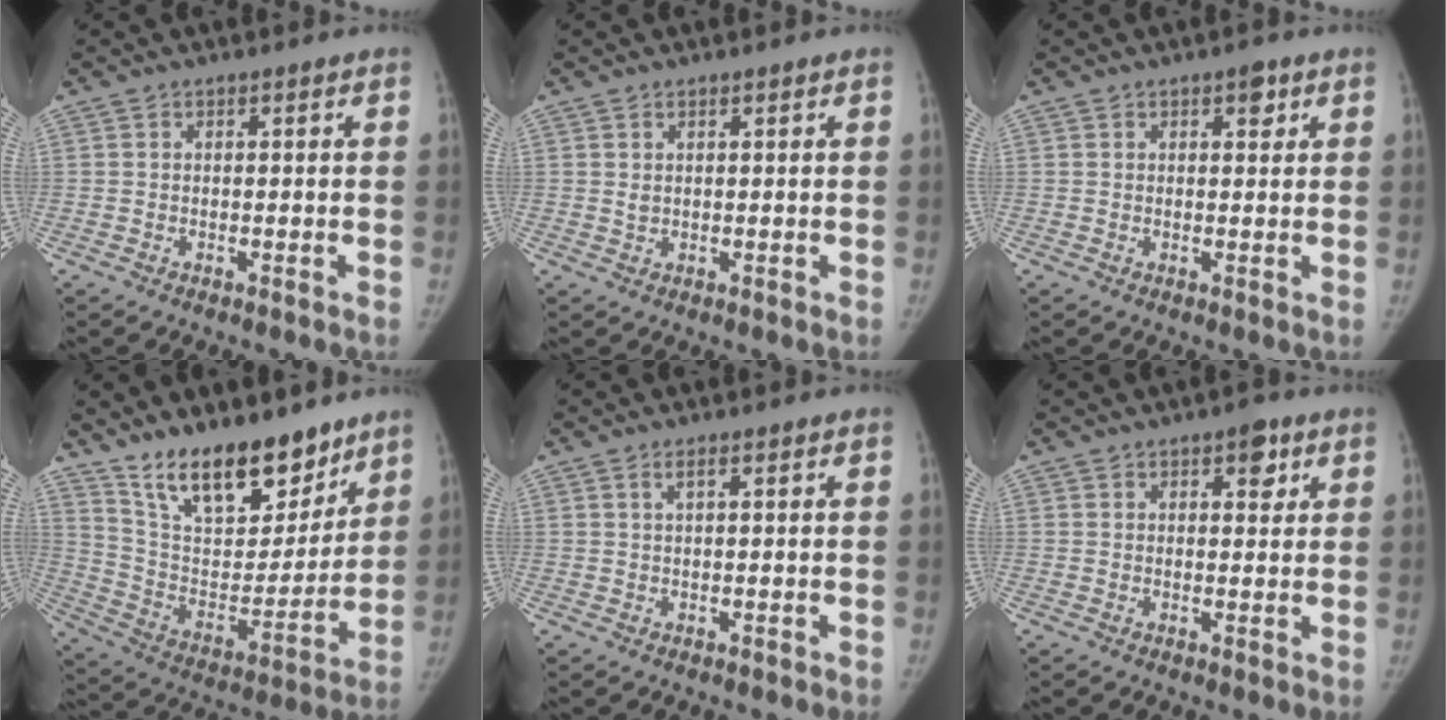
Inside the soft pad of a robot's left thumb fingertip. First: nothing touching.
{"total": 1.0, "force": [0.6, 0.6, 0.6], "torque": [-0.003, -0.008, 0.012]}
{"total": 2.4, "force": [1.4, 1.1, 1.7], "torque": [-0.012, -0.004, 0.017]}
{"total": 20.8, "force": [15.3, 8.9, 10.9], "torque": [-0.126, -0.090, 0.262]}
{"total": 1.3, "force": [0.7, 0.2, 1.1], "torque": [-0.025, 0.005, 0.014]}
{"total": 3.9, "force": [2.0, 1.9, 2.6], "torque": [-0.016, -0.006, 0.023]}